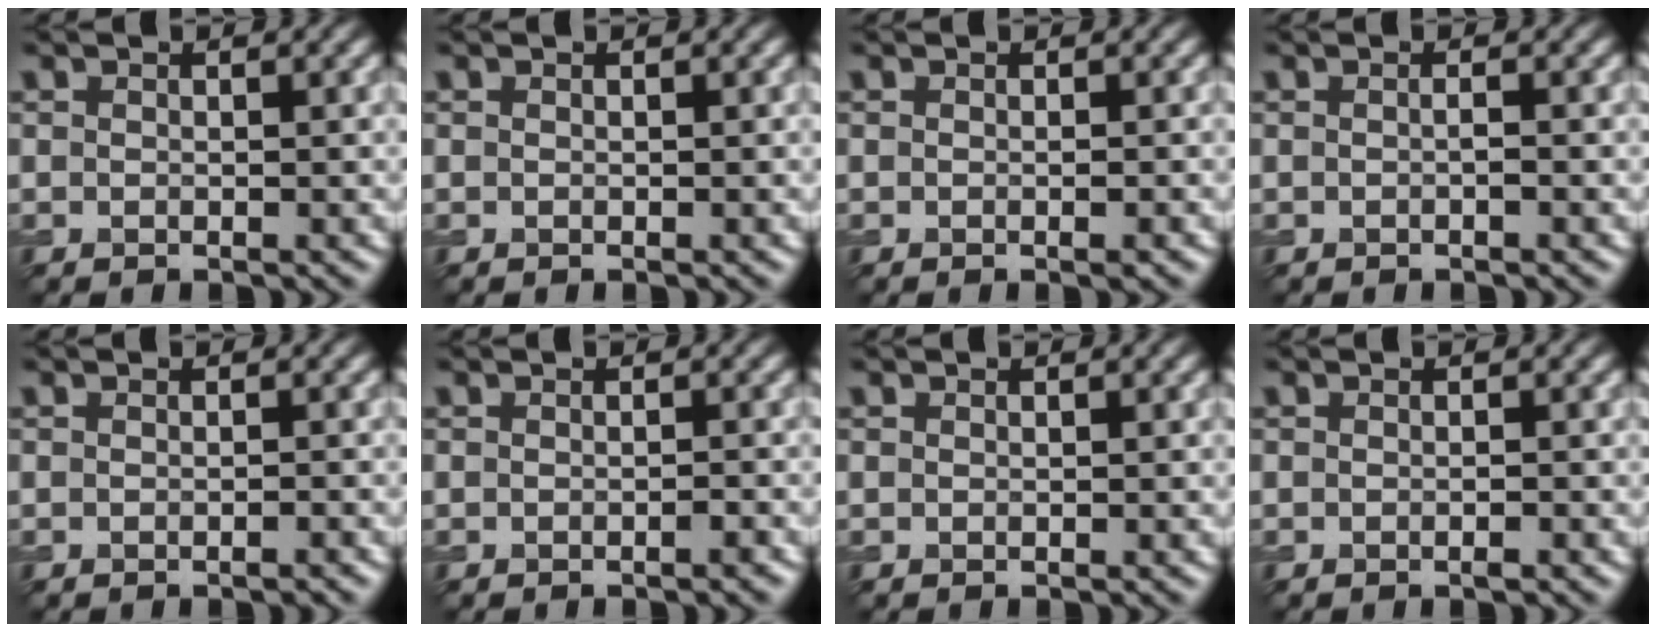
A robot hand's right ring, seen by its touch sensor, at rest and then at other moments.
{"total": 0.0}
{"total": 0.8, "force": [-0.4, 0.0, 0.7], "torque": [-0.013, 0.000, -0.011]}
{"total": 0.7, "force": [-0.4, 0.0, 0.5], "torque": [-0.014, 0.000, -0.012]}
{"total": 0.6, "force": [-0.4, 0.0, 0.5], "torque": [-0.011, -0.002, -0.014]}
{"total": 0.6, "force": [-0.5, 0.0, 0.4], "torque": [-0.010, -0.003, -0.013]}
{"total": 0.0}
{"total": 0.7, "force": [-0.5, 0.0, 0.5], "torque": [-0.011, -0.002, -0.012]}